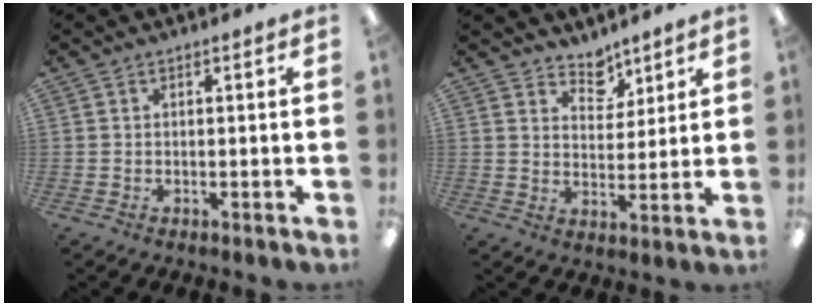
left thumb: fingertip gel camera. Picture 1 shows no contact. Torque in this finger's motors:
{"motor_torque": [0.06, 0.09, -0.19, -0.29, -0.04]}